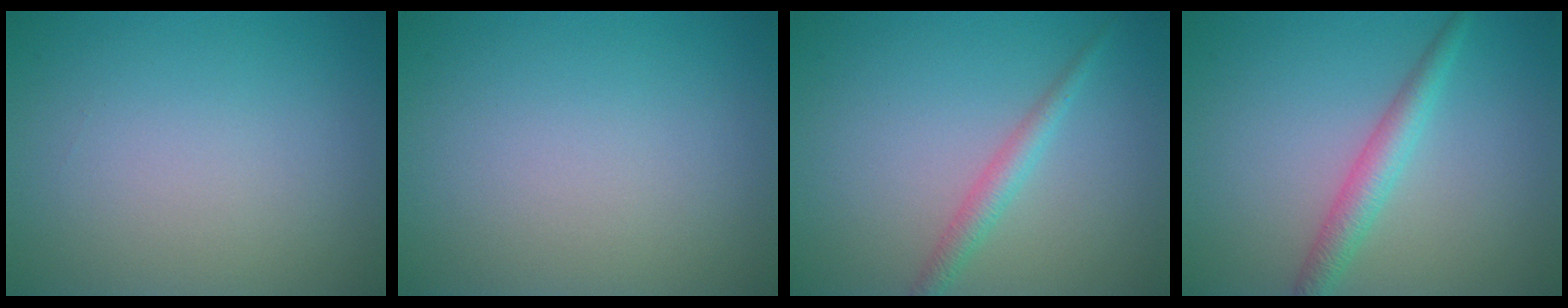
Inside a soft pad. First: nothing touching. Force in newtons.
{"total": 0.0}
{"total": 1.9, "press": 1.9, "slide": 0.0}
{"total": 2.7, "press": 2.7, "slide": 0.1}